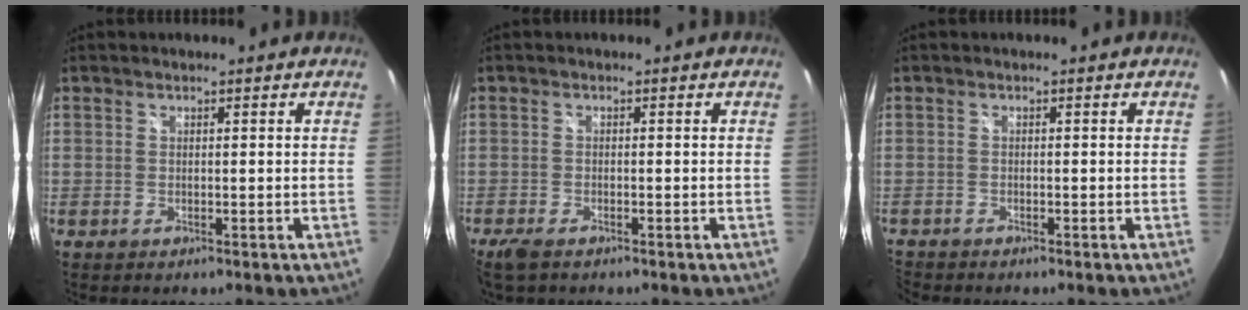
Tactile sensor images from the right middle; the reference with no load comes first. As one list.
[{"total": 3.7, "force": [-2.7, 1.4, 2.1], "torque": [-0.052, -0.015, -0.052]}, {"total": 2.1, "force": [-2.0, 0.5, 0.1], "torque": [-0.011, -0.011, -0.043]}]